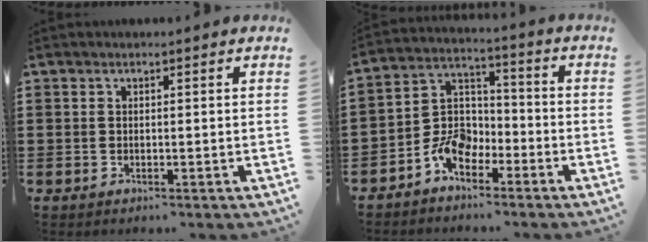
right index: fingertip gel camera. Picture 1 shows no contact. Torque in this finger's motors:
{"motor_torque": [1.05, 1.09, 0.15, 0.02]}